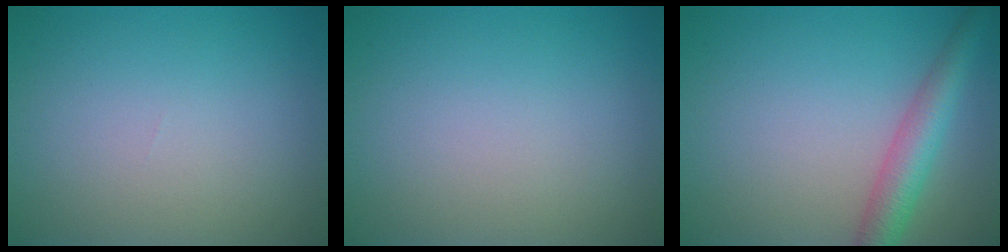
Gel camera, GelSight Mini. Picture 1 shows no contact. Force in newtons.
{"total": 0.0}
{"total": 4.1, "press": 4.1, "slide": 0.1}